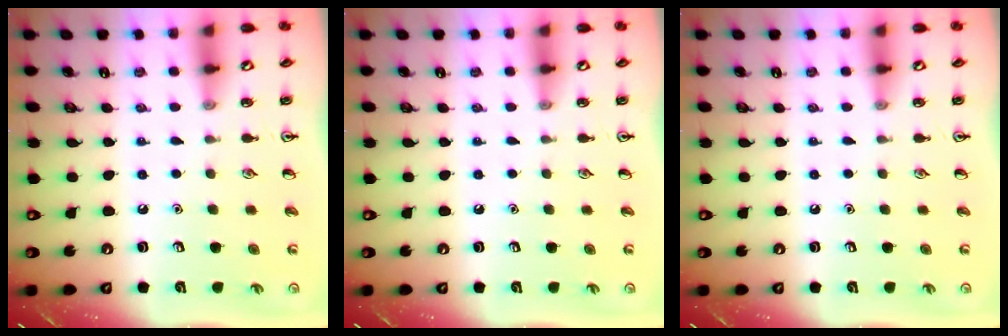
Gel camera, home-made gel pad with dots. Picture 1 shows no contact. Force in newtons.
{"total": 0.0}
{"total": 0.0}